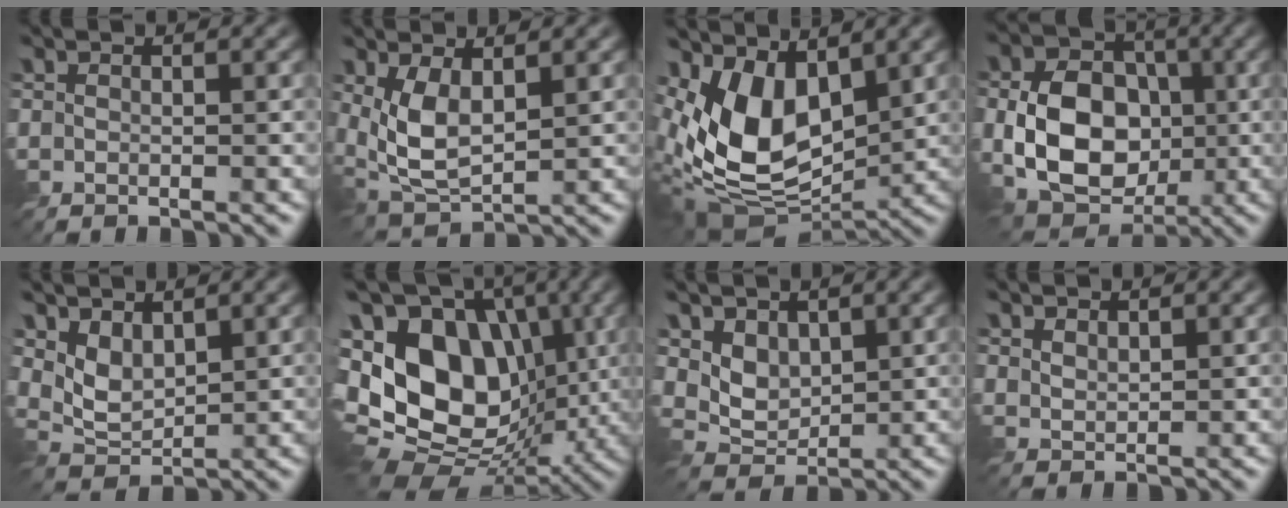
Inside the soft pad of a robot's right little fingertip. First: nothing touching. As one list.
[{"total": 5.2, "force": [0.9, 2.6, 4.4], "torque": [-0.106, -0.009, 0.019]}, {"total": 10.1, "force": [2.1, 5.8, 8.1], "torque": [-0.168, -0.010, 0.033]}, {"total": 9.5, "force": [-1.4, 7.0, 6.2], "torque": [-0.116, 0.000, -0.033]}, {"total": 3.8, "force": [1.8, 2.2, 2.5], "torque": [-0.060, -0.008, 0.035]}, {"total": 15.8, "force": [0.0, 11.2, 11.2], "torque": [-0.212, -0.007, 0.001]}, {"total": 3.7, "force": [1.5, 2.6, 2.1], "torque": [-0.050, -0.008, 0.020]}, {"total": 1.5, "force": [1.1, 0.7, 0.6], "torque": [-0.014, 0.002, 0.025]}]